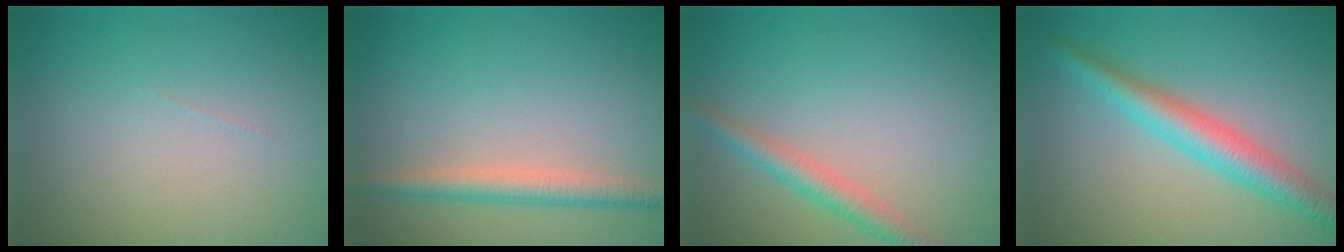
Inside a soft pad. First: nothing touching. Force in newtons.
{"total": 2.6, "press": 2.6, "slide": 0.1}
{"total": 2.4, "press": 2.4, "slide": 0.1}
{"total": 4.0, "press": 4.0, "slide": 0.1}